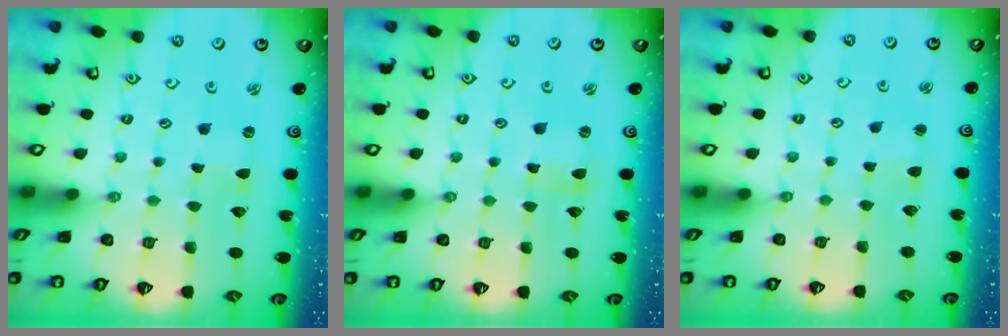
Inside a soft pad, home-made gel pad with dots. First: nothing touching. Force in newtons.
{"total": 1.2, "press": 1.2, "slide": 0.3}
{"total": 1.6, "press": 1.6, "slide": 0.2}